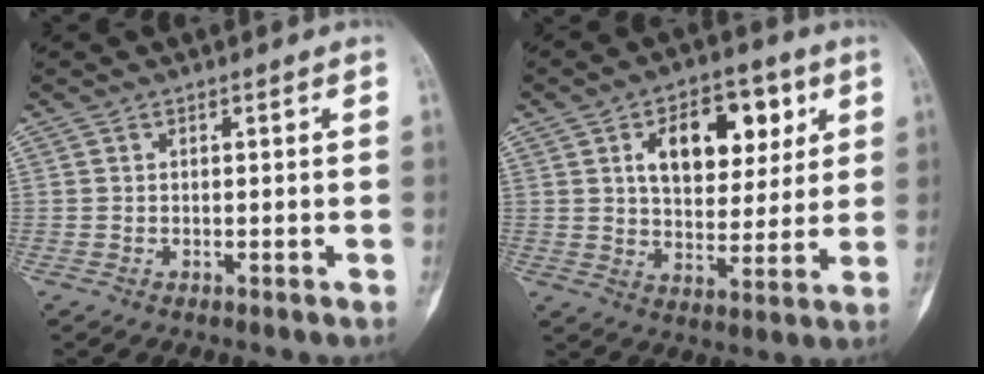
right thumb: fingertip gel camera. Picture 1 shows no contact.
{"total": 15.1, "force": [5.4, 9.0, 10.9], "torque": [-0.118, -0.009, 0.087]}